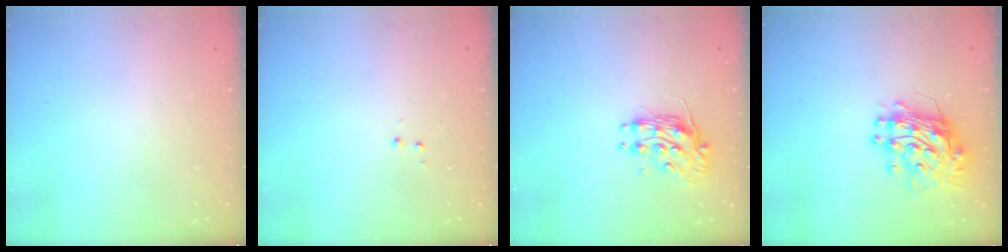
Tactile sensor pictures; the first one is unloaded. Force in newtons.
{"total": 3.6, "press": 3.6, "slide": 0.5}
{"total": 9.1, "press": 9.1, "slide": 0.6}
{"total": 12.9, "press": 12.8, "slide": 1.3}